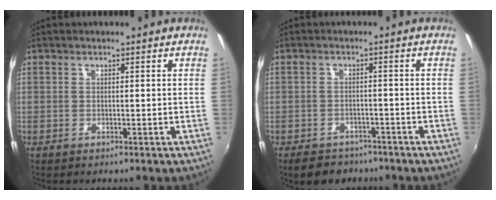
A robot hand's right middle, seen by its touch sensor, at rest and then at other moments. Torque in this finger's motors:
{"motor_torque": [0.81, -0.70, 0.43, 0.21]}